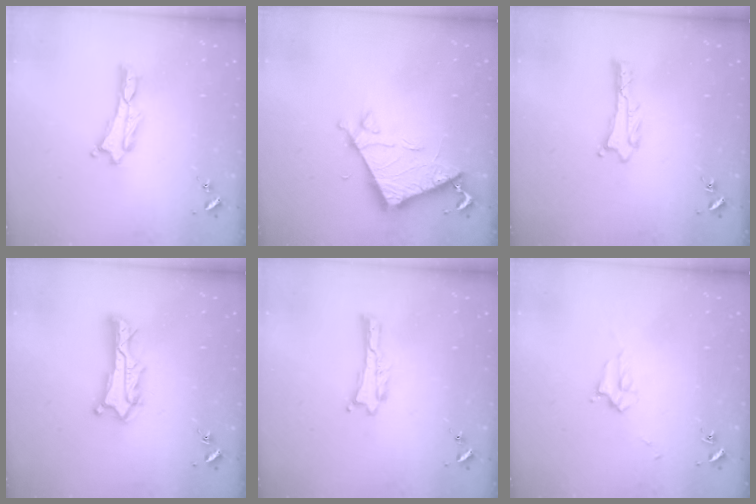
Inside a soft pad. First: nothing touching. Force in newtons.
{"total": 6.7, "press": 6.7, "slide": 0.6}
{"total": 0.6, "press": 0.6, "slide": 0.1}
{"total": 5.0, "press": 4.9, "slide": 0.5}
{"total": 0.0}
{"total": 2.3, "press": 2.3, "slide": 0.3}